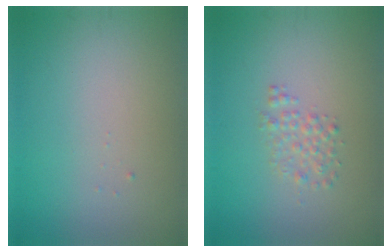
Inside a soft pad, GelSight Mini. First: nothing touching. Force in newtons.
{"total": 1.6, "press": 1.6, "slide": 0.0}